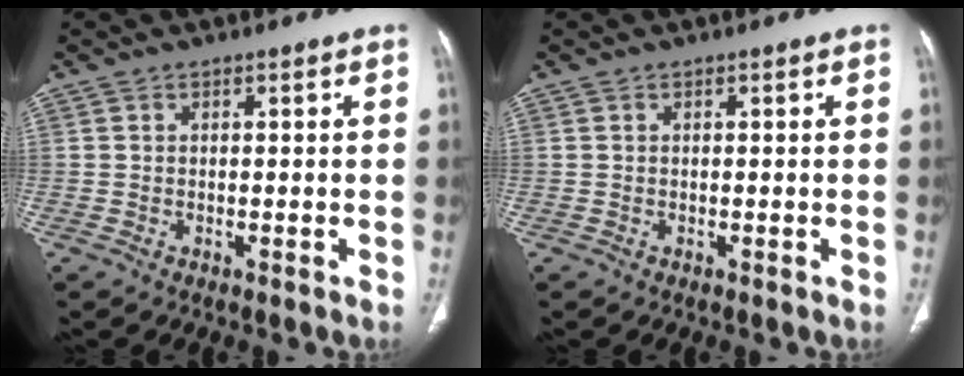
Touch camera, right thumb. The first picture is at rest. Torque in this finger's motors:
{"motor_torque": [-0.11, 0.11, 0.20, 0.20, 0.01]}